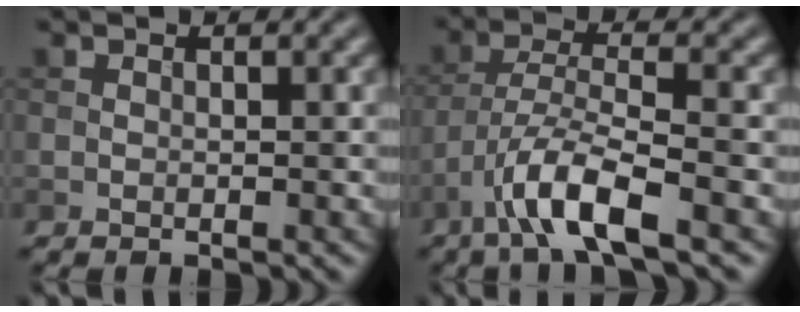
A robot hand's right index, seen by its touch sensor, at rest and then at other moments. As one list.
[{"total": 6.2, "force": [-3.7, 1.3, 4.8], "torque": [-0.091, 0.001, -0.077]}]